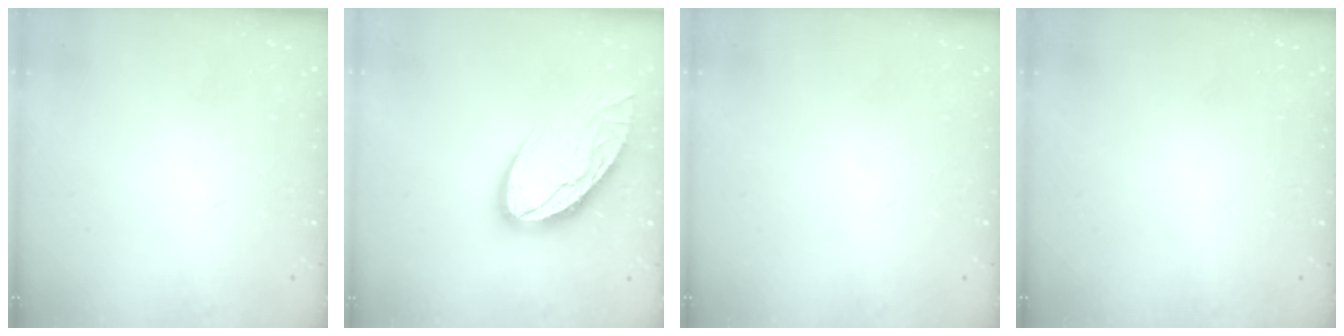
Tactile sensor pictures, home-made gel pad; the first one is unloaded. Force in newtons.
{"total": 16.5, "press": 16.4, "slide": 1.7}
{"total": 0.0}
{"total": 0.0}